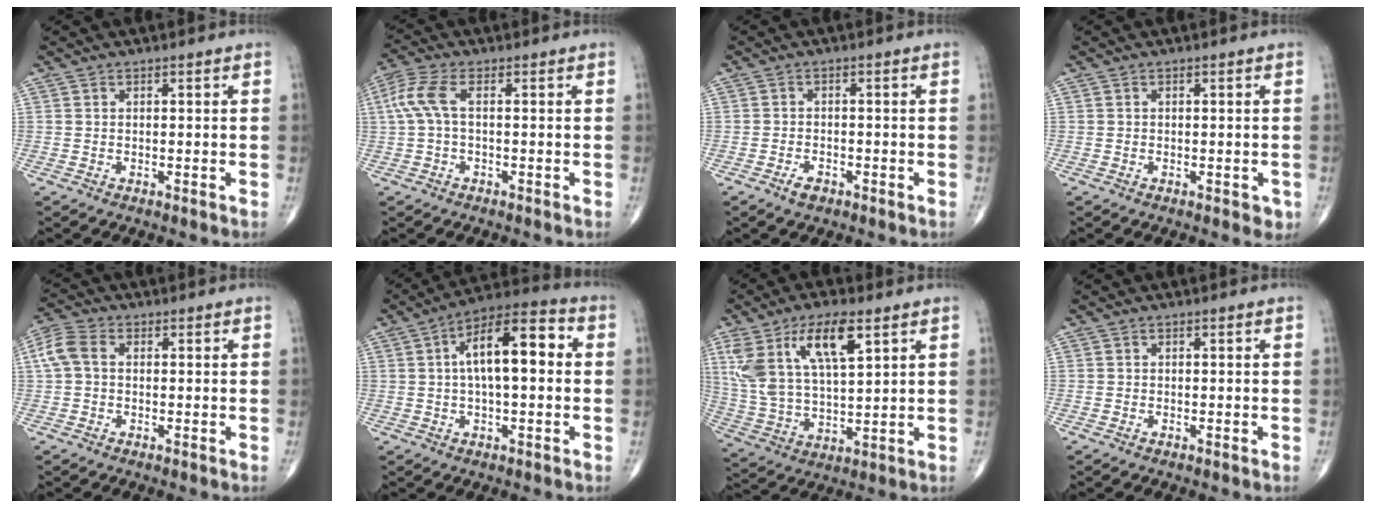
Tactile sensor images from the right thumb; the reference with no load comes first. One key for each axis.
{"total": 5.9, "fx": 0.5, "fy": 2.3, "fz": 5.4, "tx": -0.149, "ty": 0.021, "tz": 0.007}
{"total": 2.4, "fx": -1.6, "fy": 1.2, "fz": 1.3, "tx": -0.020, "ty": 0.005, "tz": -0.026}
{"total": 1.6, "fx": -0.6, "fy": 1.0, "fz": 1.1, "tx": 0.000, "ty": 0.000, "tz": -0.008}
{"total": 5.6, "fx": 0.6, "fy": 3.8, "fz": 4.0, "tx": -0.098, "ty": 0.020, "tz": 0.006}
{"total": 14.1, "fx": 2.0, "fy": 5.8, "fz": 12.7, "tx": -0.198, "ty": 0.032, "tz": 0.022}
{"total": 16.3, "fx": 7.5, "fy": 6.5, "fz": 12.9, "tx": -0.252, "ty": -0.016, "tz": 0.146}
{"total": 0.0}